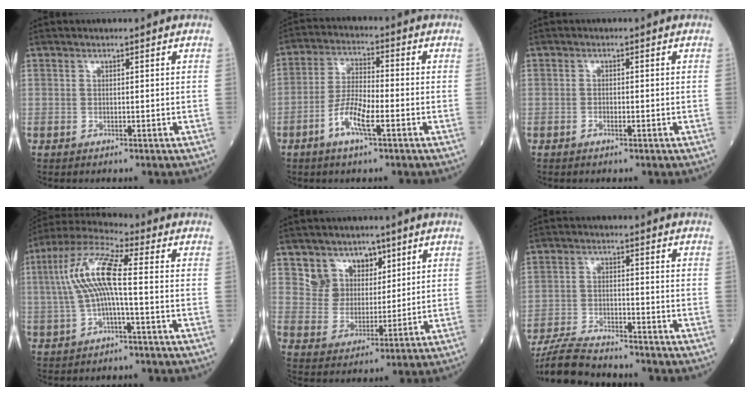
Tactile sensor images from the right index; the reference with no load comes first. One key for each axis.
{"total": 7.1, "fx": -3.1, "fy": 1.4, "fz": 6.2, "tx": -0.127, "ty": -0.002, "tz": -0.063}
{"total": 1.0, "fx": -0.5, "fy": 0.2, "fz": 0.8, "tx": -0.016, "ty": 0.001, "tz": -0.008}
{"total": 10.3, "fx": 0.2, "fy": 1.4, "fz": 10.2, "tx": -0.215, "ty": 0.028, "tz": -0.003}
{"total": 6.8, "fx": 4.2, "fy": 5.3, "fz": 1.0, "tx": -0.018, "ty": 0.012, "tz": 0.083}
{"total": 9.1, "fx": -8.6, "fy": 0.7, "fz": 3.0, "tx": -0.055, "ty": -0.018, "tz": -0.151}